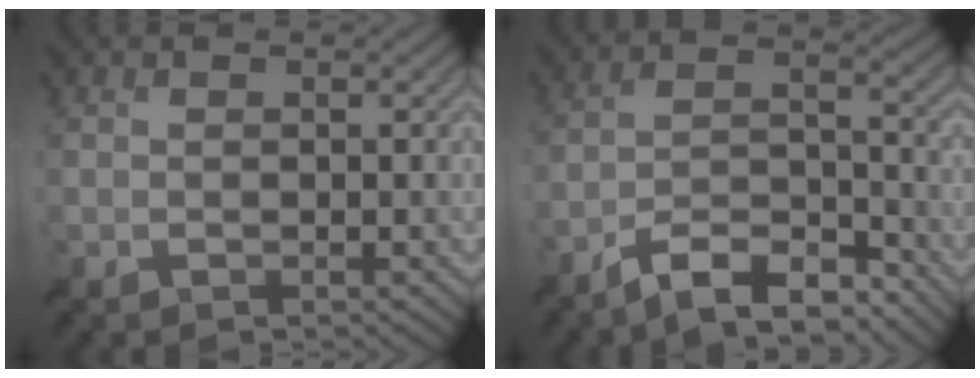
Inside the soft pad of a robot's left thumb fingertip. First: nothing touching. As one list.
[{"total": 9.8, "force": [-7.8, 2.4, 5.3], "torque": [-0.090, 0.009, -0.149]}]